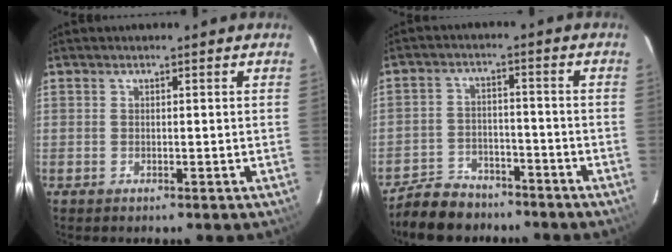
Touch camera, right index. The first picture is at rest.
{"total": 9.7, "force": [-8.2, 4.5, 2.6], "torque": [-0.083, 0.007, -0.127]}